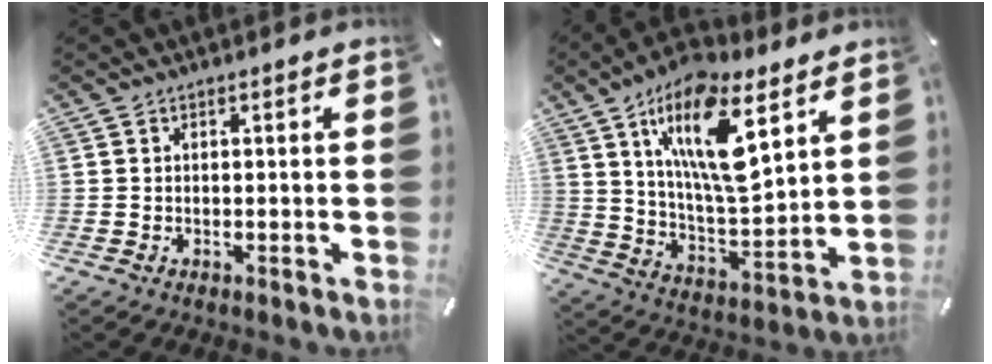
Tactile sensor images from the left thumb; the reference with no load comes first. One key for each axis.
{"total": 19.1, "fx": 10.0, "fy": 7.0, "fz": 14.7, "tx": -0.279, "ty": -0.041, "tz": 0.162}